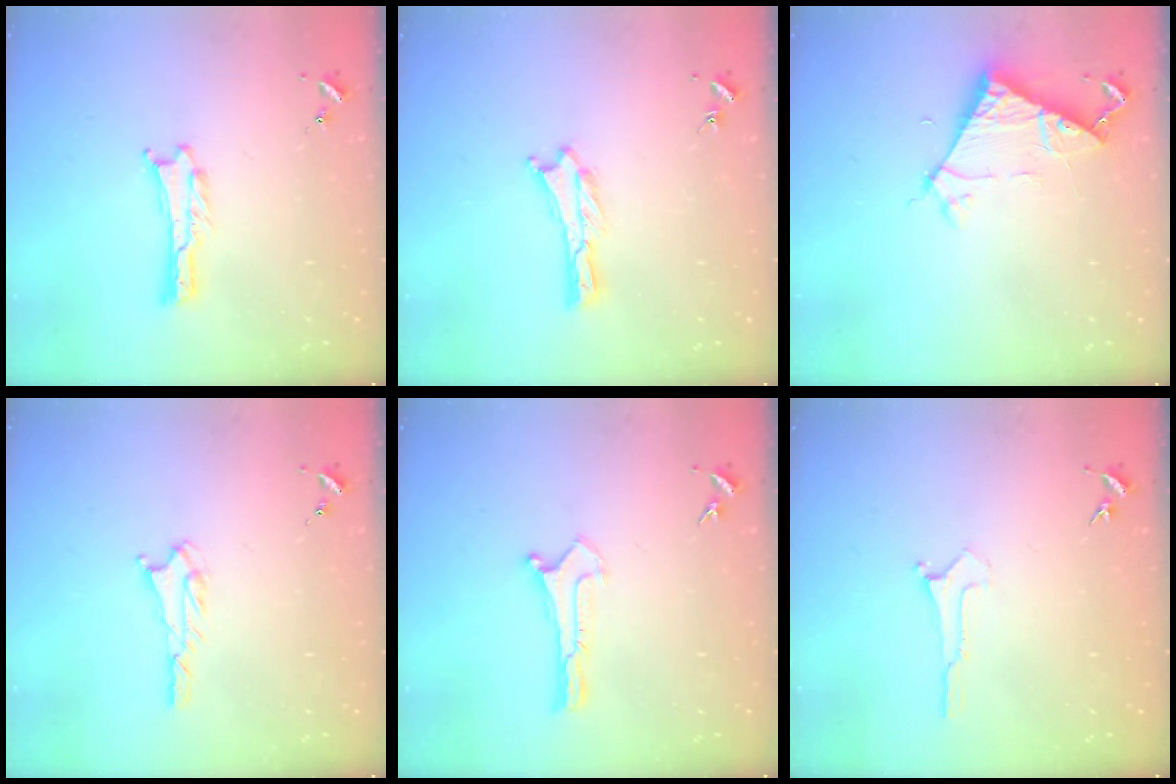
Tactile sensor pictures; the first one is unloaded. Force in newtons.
{"total": 0.0}
{"total": 6.4, "press": 6.4, "slide": 0.4}
{"total": 1.8, "press": 1.8, "slide": 0.2}
{"total": 0.0}
{"total": 0.0}